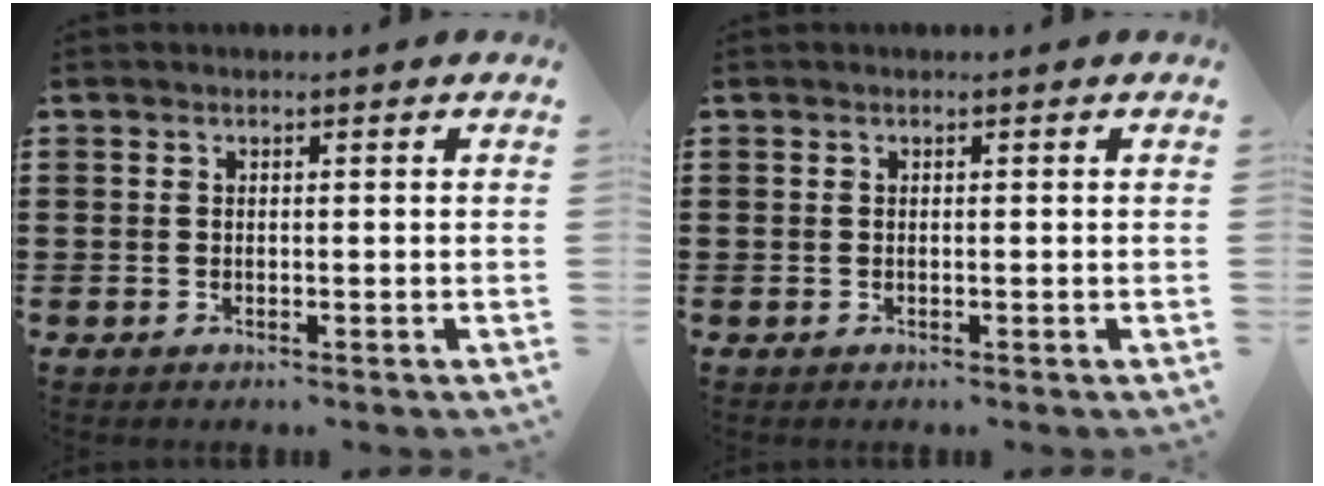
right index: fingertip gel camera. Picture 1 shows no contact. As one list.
[{"total": 0.0}]